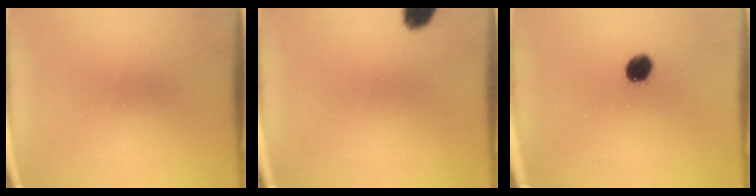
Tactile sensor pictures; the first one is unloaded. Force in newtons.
{"total": 5.0}
{"total": 4.9}